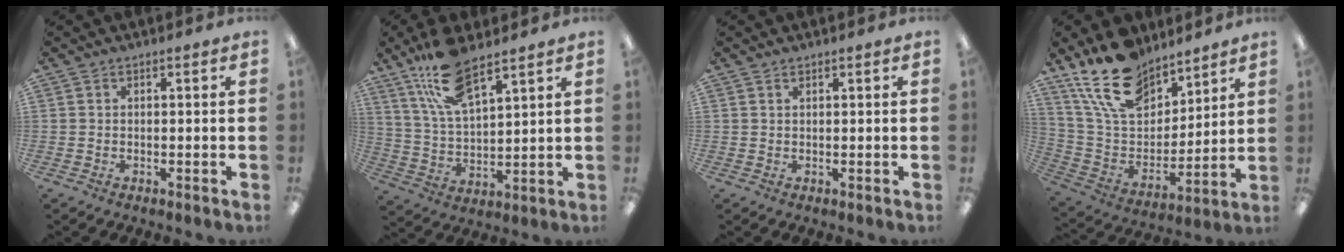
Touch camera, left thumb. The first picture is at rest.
{"total": 15.0, "force": [10.4, 5.4, 9.4], "torque": [-0.187, -0.031, 0.187]}
{"total": 0.7, "force": [0.6, 0.3, 0.4], "torque": [-0.009, 0.001, 0.010]}
{"total": 19.1, "force": [14.1, 10.0, 8.3], "torque": [-0.175, -0.075, 0.262]}